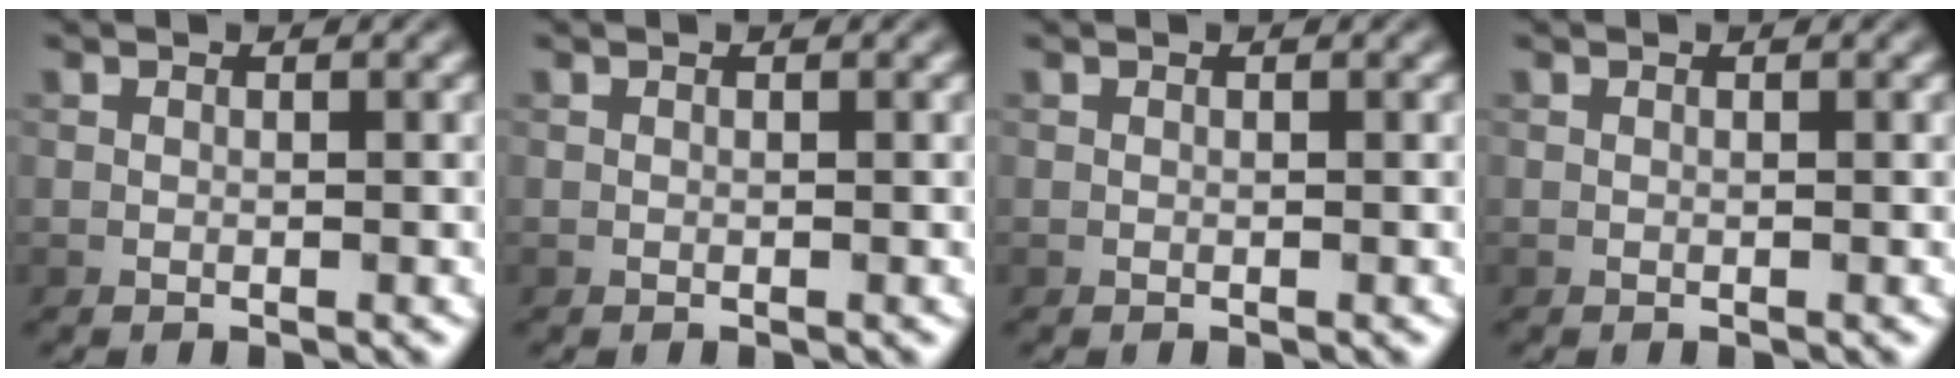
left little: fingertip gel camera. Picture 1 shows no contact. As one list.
[{"total": 0.0}, {"total": 0.0}, {"total": 0.0}]